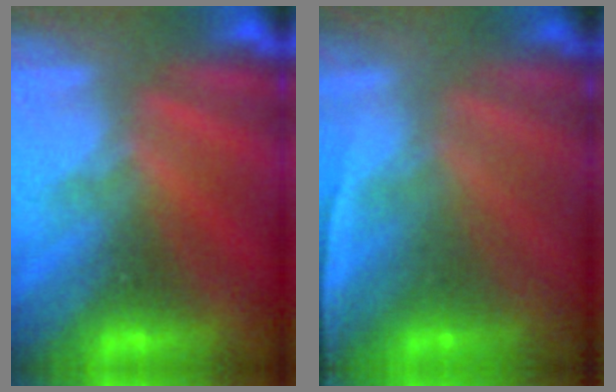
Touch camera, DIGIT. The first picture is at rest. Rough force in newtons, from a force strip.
{"total": 1.6}